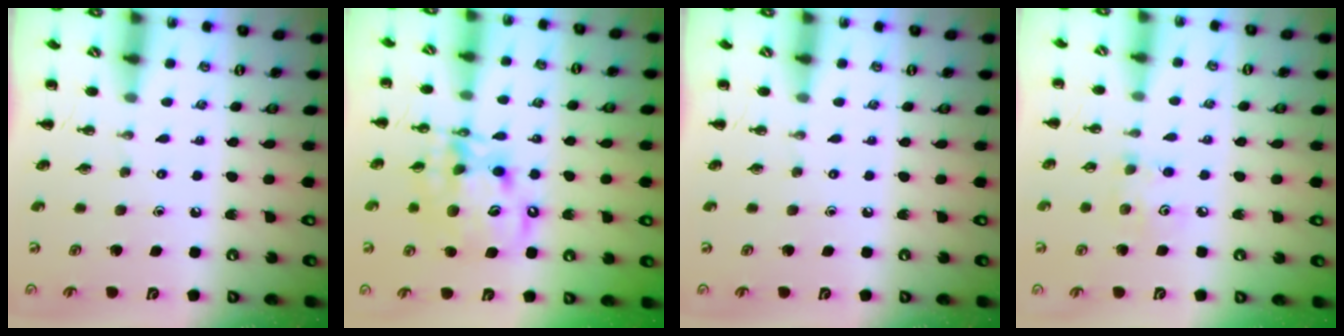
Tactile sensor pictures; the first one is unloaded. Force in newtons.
{"total": 12.8, "press": 12.3, "slide": 3.6}
{"total": 0.0}
{"total": 3.8, "press": 3.8, "slide": 0.6}